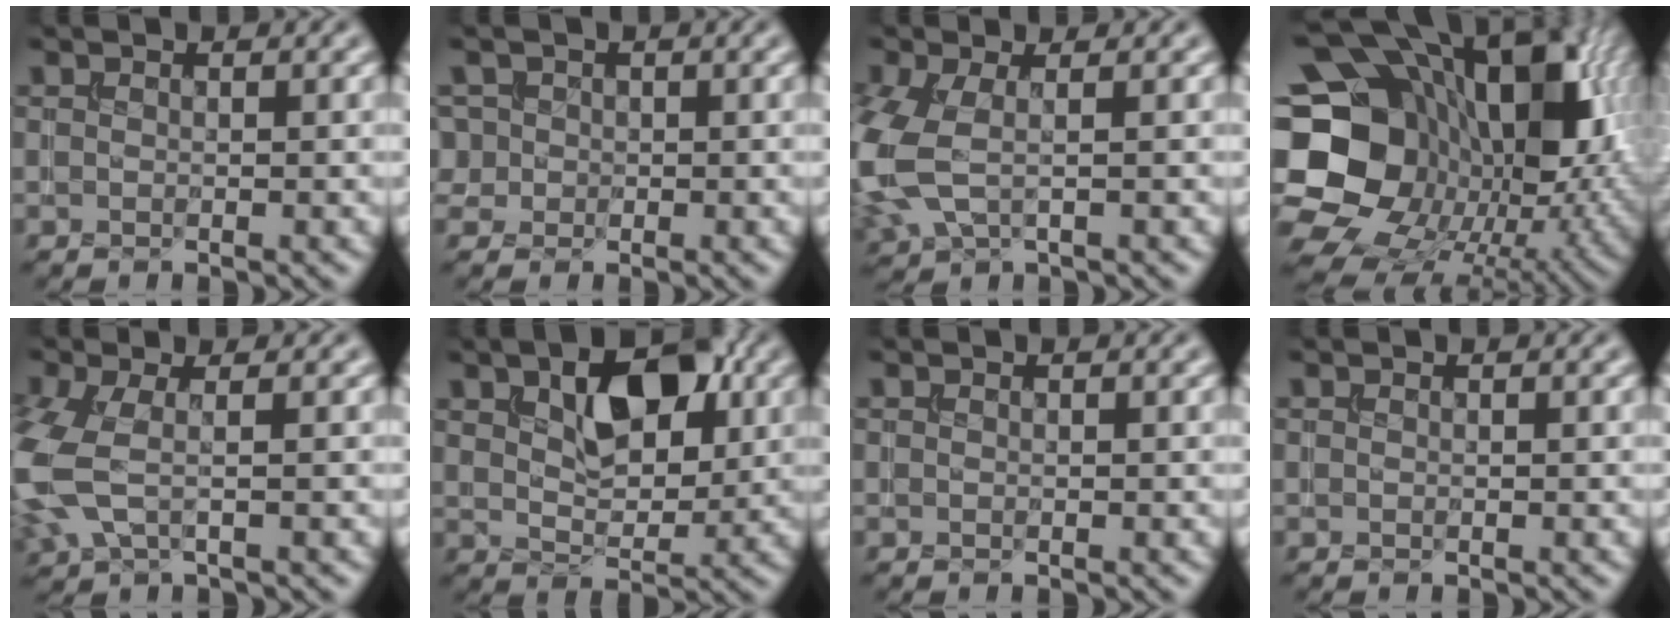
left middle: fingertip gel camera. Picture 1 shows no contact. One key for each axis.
{"total": 2.6, "fx": 0.4, "fy": 2.4, "fz": 0.7, "tx": -0.006, "ty": 0.013, "tz": 0.003}
{"total": 6.0, "fx": -0.4, "fy": 3.4, "fz": 4.9, "tx": -0.142, "ty": -0.005, "tz": -0.012}
{"total": 23.6, "fx": 1.6, "fy": 19.1, "fz": 13.8, "tx": -0.270, "ty": 0.000, "tz": 0.001}
{"total": 5.3, "fx": -0.4, "fy": 2.7, "fz": 4.6, "tx": -0.135, "ty": -0.002, "tz": -0.015}
{"total": 6.6, "fx": 2.4, "fy": 3.7, "fz": 5.0, "tx": -0.084, "ty": 0.001, "tz": 0.035}
{"total": 0.0}
{"total": 0.0}